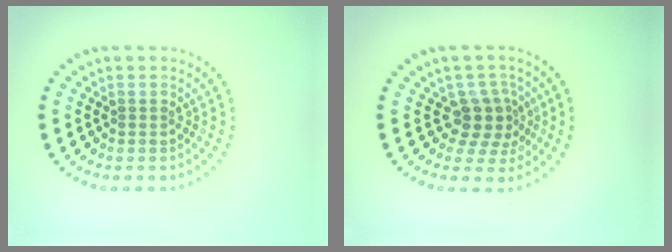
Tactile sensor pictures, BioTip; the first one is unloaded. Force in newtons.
{"total": 3.1, "press": 2.4, "slide": 2.0}